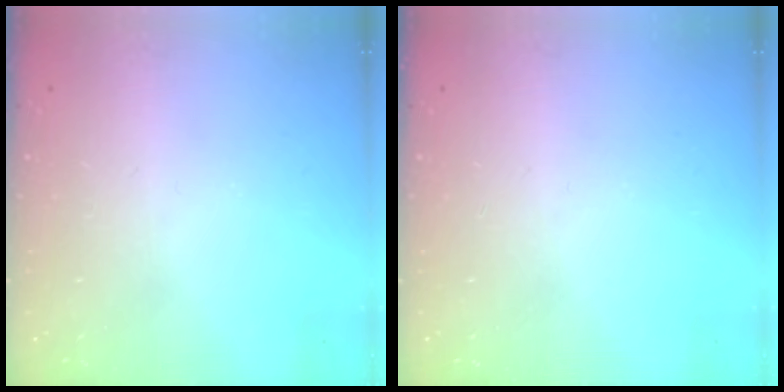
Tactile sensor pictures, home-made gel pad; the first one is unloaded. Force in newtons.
{"total": 0.0}